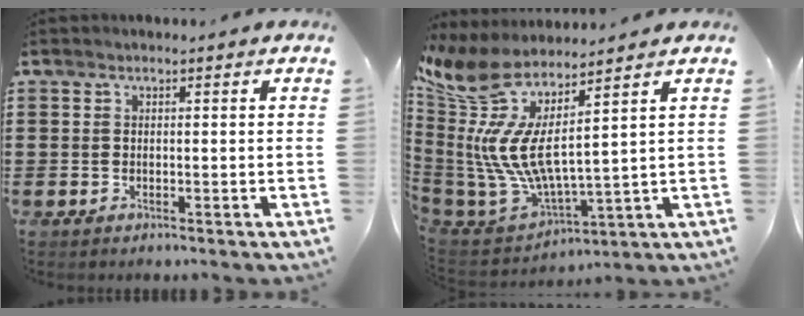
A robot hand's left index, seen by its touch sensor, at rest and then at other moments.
{"total": 9.6, "force": [2.7, 2.9, 8.8], "torque": [-0.235, -0.066, 0.025]}